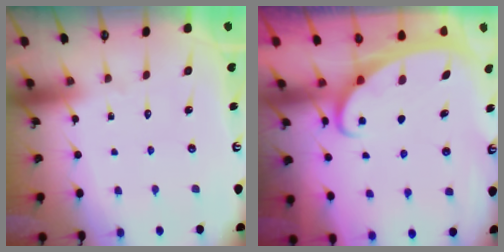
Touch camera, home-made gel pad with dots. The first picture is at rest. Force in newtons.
{"total": 2.3, "press": 2.3, "slide": 0.3}